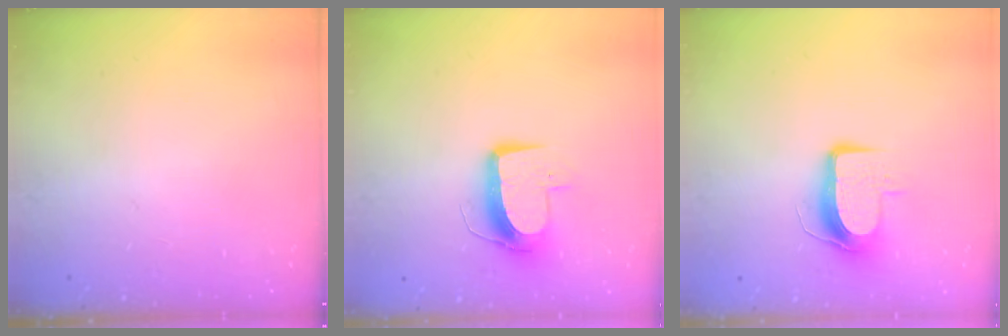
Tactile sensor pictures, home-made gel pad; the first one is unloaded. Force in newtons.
{"total": 10.0, "press": 10.0, "slide": 0.3}
{"total": 10.0, "press": 10.0, "slide": 1.0}